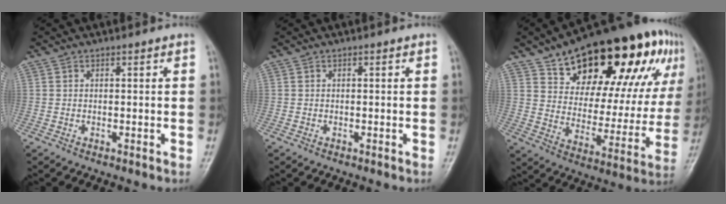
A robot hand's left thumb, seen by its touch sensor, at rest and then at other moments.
{"total": 0.0}
{"total": 30.1, "force": [16.3, 13.6, 21.3], "torque": [-0.271, -0.017, 0.245]}